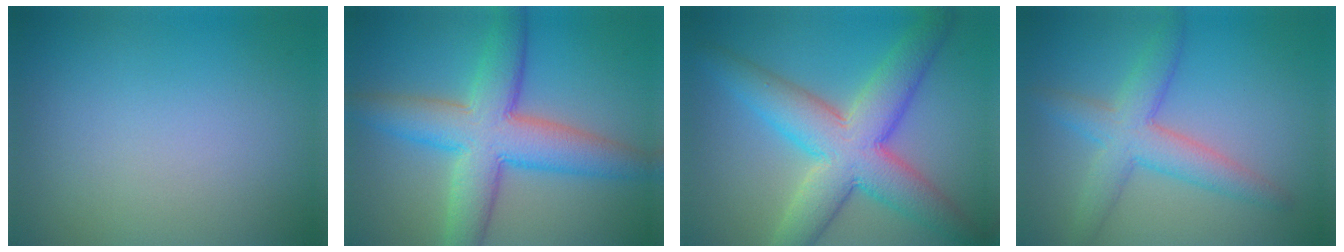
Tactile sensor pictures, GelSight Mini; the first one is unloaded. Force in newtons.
{"total": 8.6, "press": 8.5, "slide": 0.2}
{"total": 9.0, "press": 9.0, "slide": 0.3}
{"total": 4.6, "press": 4.6, "slide": 0.1}